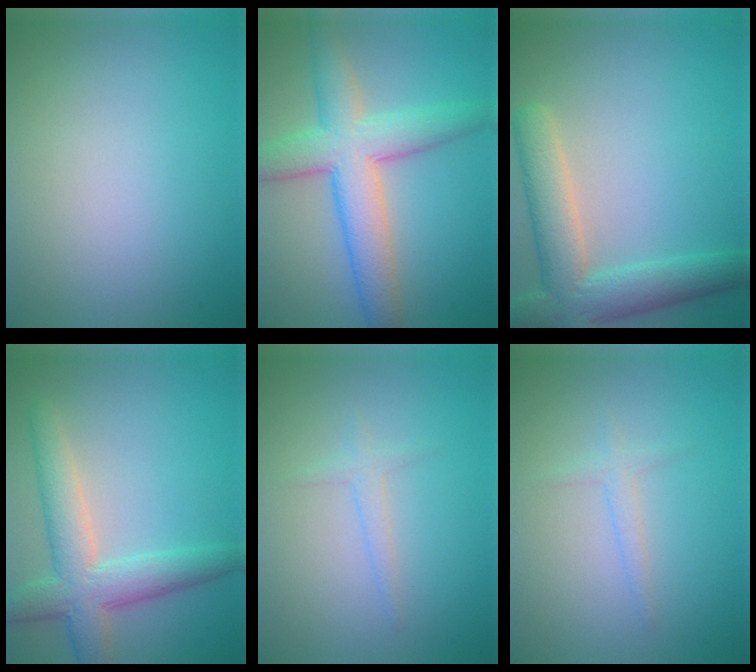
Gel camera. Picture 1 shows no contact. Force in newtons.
{"total": 7.2, "press": 7.2, "slide": 0.2}
{"total": 6.5, "press": 6.4, "slide": 0.8}
{"total": 5.6, "press": 5.6, "slide": 0.4}
{"total": 1.2, "press": 1.2, "slide": 0.1}
{"total": 1.2, "press": 1.2, "slide": 0.1}